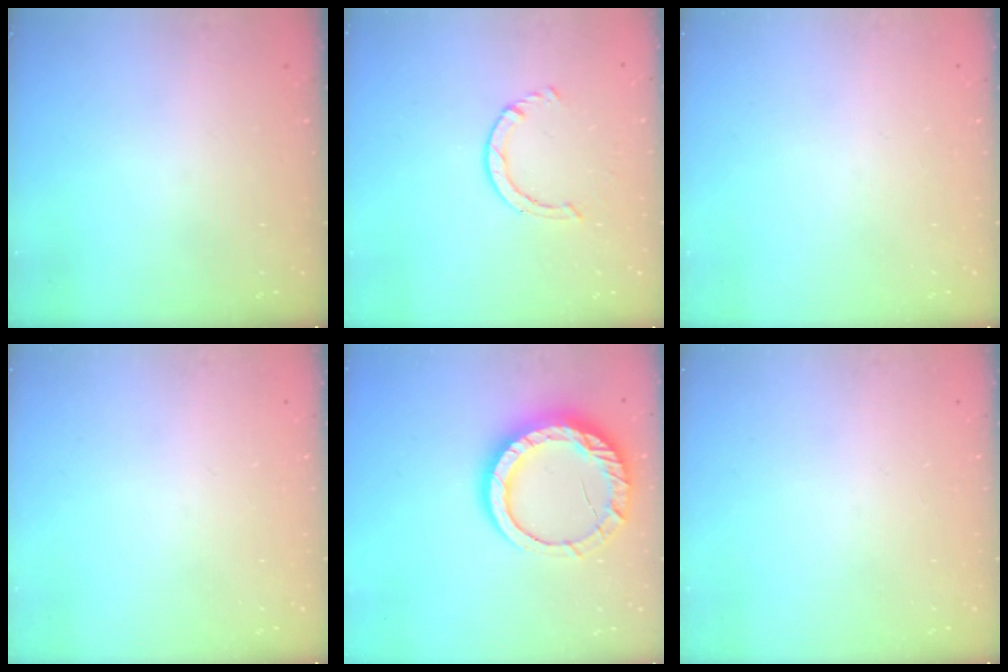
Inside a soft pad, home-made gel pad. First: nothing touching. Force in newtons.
{"total": 2.5, "press": 2.5, "slide": 0.3}
{"total": 0.0}
{"total": 0.0}
{"total": 16.2, "press": 16.1, "slide": 1.2}
{"total": 0.0}